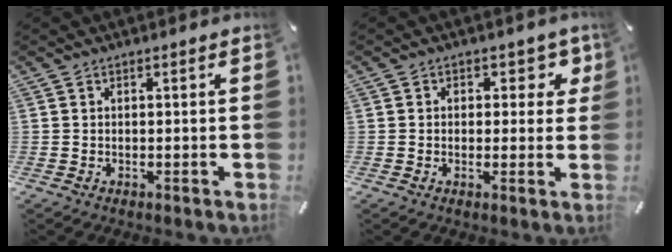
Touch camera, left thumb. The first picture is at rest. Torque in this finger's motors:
{"motor_torque": [0.07, -0.11, -0.10, 0.25, -0.02]}